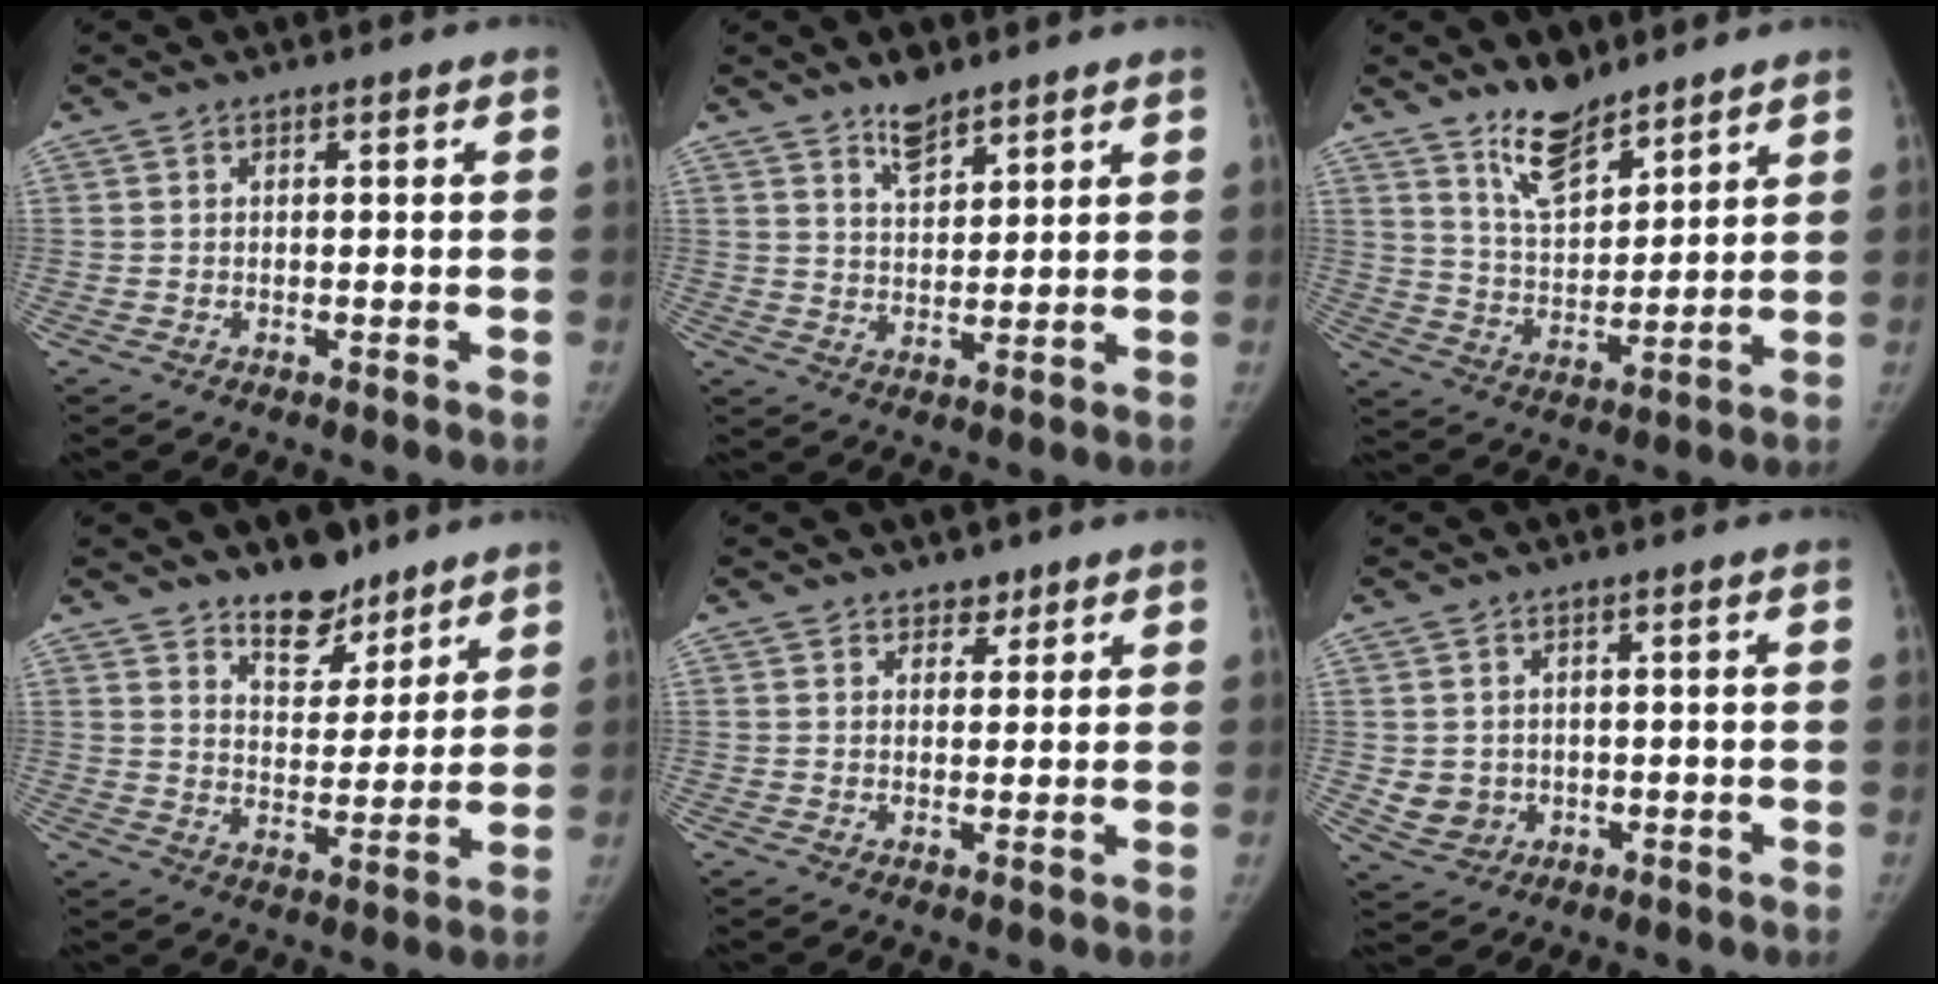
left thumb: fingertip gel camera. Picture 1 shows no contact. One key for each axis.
{"total": 5.5, "fx": 4.4, "fy": 2.1, "fz": 2.5, "tx": -0.027, "ty": -0.035, "tz": 0.079}
{"total": 9.8, "fx": 7.7, "fy": 3.8, "fz": 4.7, "tx": -0.060, "ty": -0.066, "tz": 0.150}
{"total": 9.6, "fx": 7.6, "fy": 4.8, "fz": 3.5, "tx": -0.024, "ty": -0.056, "tz": 0.128}
{"total": 2.5, "fx": 2.0, "fy": 1.5, "fz": 0.5, "tx": 0.013, "ty": -0.012, "tz": 0.025}
{"total": 4.2, "fx": 0.2, "fy": 3.8, "fz": 1.6, "tx": -0.018, "ty": -0.004, "tz": 0.017}